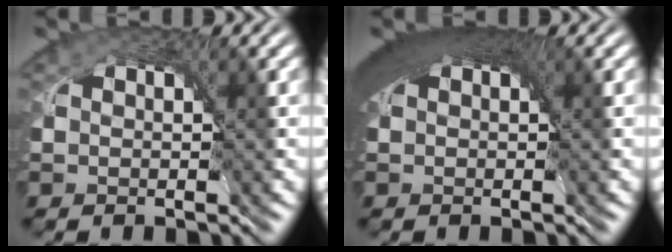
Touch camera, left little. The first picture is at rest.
{"total": 7.1, "force": [3.0, 3.4, 5.4], "torque": [-0.086, 0.018, 0.033]}